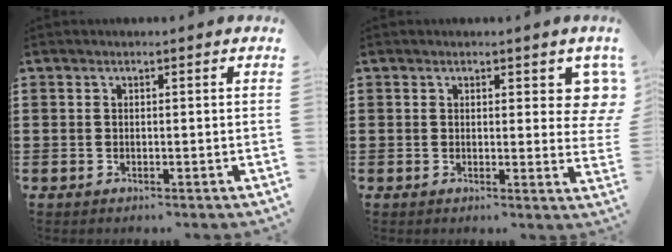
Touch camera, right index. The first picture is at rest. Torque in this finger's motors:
{"motor_torque": [0.04, 0.14, 0.24, 0.01]}